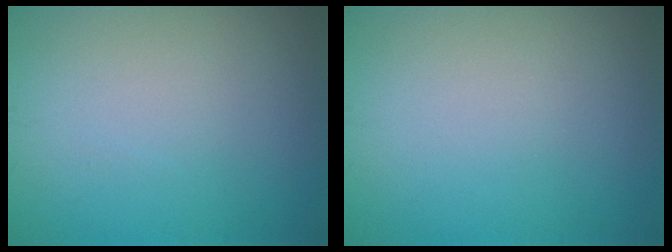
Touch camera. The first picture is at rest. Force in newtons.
{"total": 0.0}